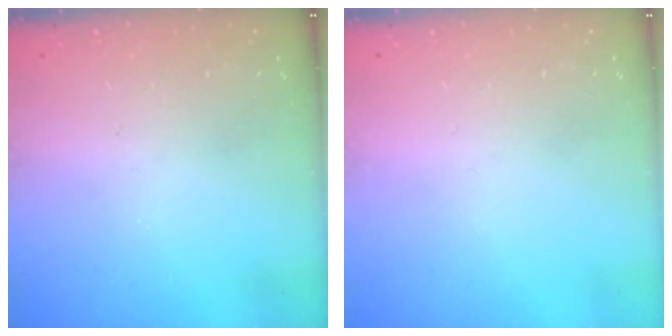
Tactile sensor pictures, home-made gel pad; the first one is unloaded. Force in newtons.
{"total": 0.0}